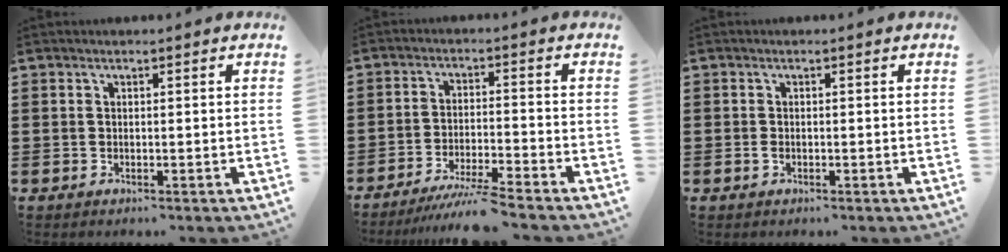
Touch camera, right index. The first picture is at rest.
{"total": 5.7, "force": [-5.1, -0.5, 2.5], "torque": [-0.055, -0.020, -0.099]}
{"total": 0.9, "force": [-0.4, 0.5, 0.6], "torque": [-0.014, -0.002, -0.008]}